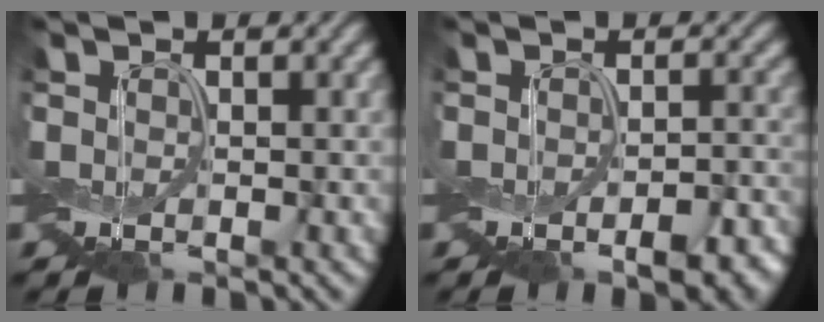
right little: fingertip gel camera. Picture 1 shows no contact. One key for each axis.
{"total": 4.7, "fx": -2.0, "fy": 2.7, "fz": 3.2, "tx": -0.032, "ty": -0.012, "tz": -0.024}